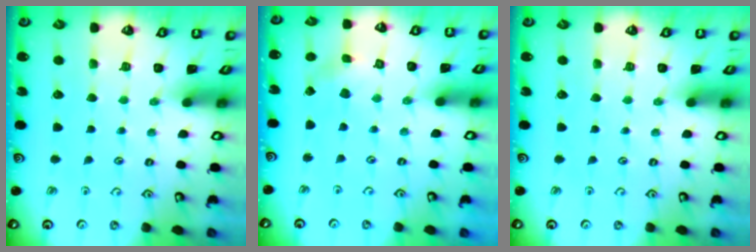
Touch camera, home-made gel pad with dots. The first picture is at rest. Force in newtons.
{"total": 1.9, "press": 1.9, "slide": 0.2}
{"total": 0.0}